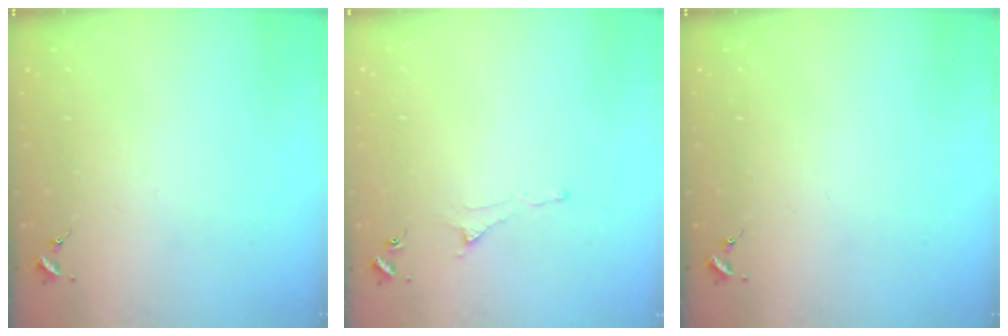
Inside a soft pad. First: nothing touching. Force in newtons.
{"total": 3.7, "press": 3.6, "slide": 0.7}
{"total": 0.0}